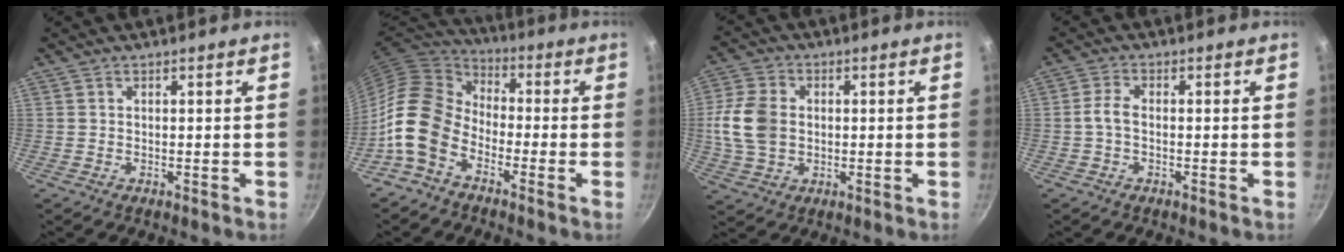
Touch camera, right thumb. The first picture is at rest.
{"total": 13.6, "force": [-5.5, 9.2, 8.4], "torque": [-0.139, 0.052, -0.134]}
{"total": 10.2, "force": [0.3, 7.4, 6.9], "torque": [-0.130, 0.008, 0.000]}
{"total": 3.0, "force": [-0.6, 1.2, 2.7], "torque": [-0.069, 0.012, -0.016]}